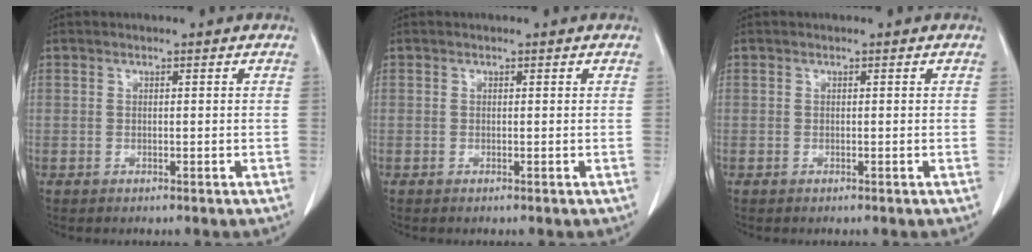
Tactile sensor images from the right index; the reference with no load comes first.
{"total": 0.0}
{"total": 0.0}